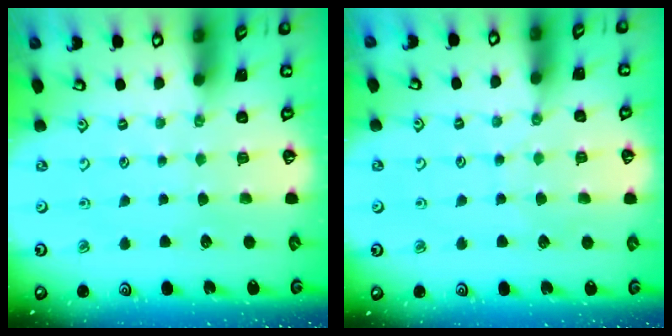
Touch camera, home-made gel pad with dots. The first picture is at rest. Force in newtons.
{"total": 4.1, "press": 4.1, "slide": 0.6}